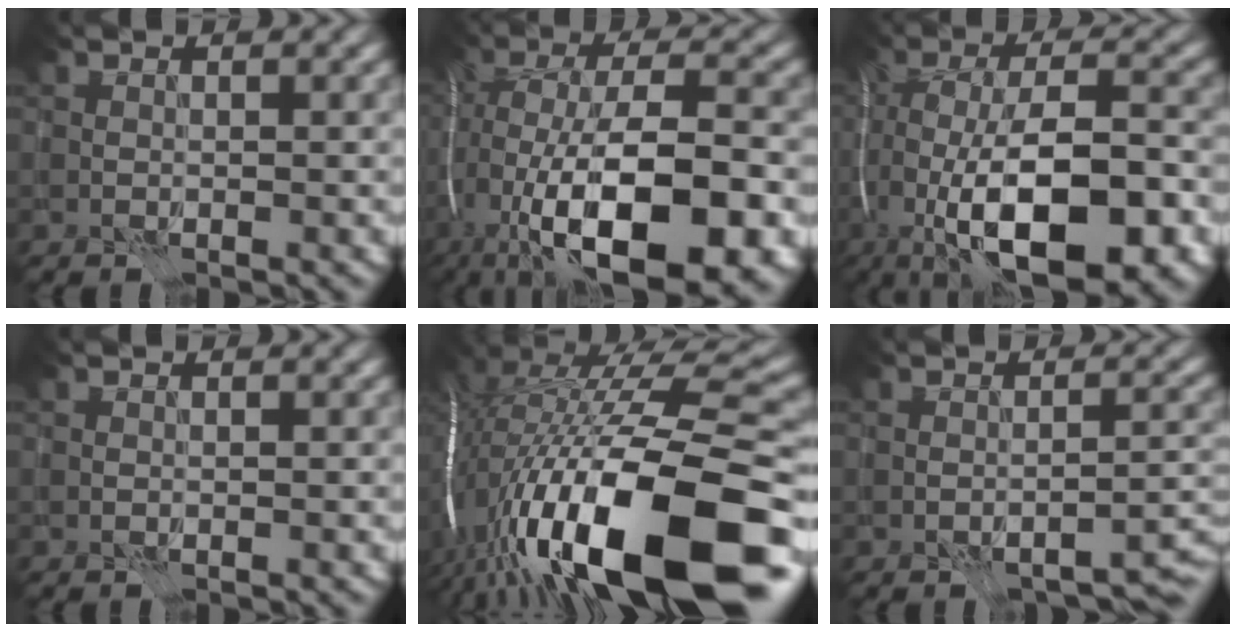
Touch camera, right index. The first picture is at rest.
{"total": 17.8, "force": [-7.6, 7.3, 14.4], "torque": [-0.254, 0.003, -0.124]}
{"total": 14.9, "force": [-5.9, 5.5, 12.5], "torque": [-0.217, 0.000, -0.102]}
{"total": 0.0}
{"total": 18.4, "force": [-5.4, 7.1, 16.1], "torque": [-0.297, -0.001, -0.097]}
{"total": 3.2, "force": [-2.4, 0.7, 2.1], "torque": [-0.031, 0.004, -0.034]}